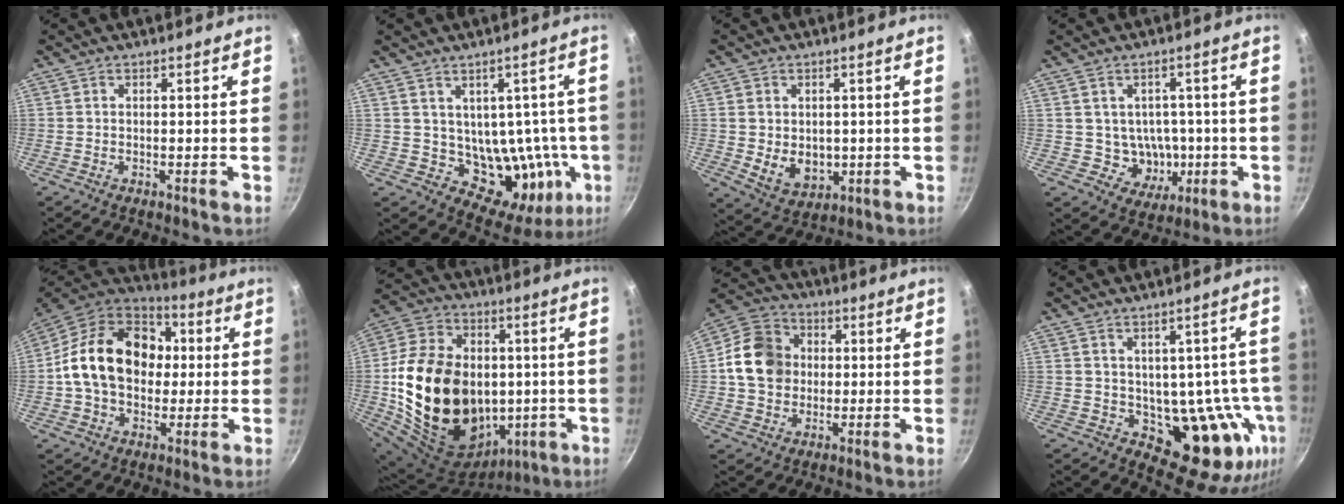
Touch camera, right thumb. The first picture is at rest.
{"total": 15.7, "force": [0.0, 11.4, 10.7], "torque": [-0.080, -0.017, 0.021]}
{"total": 8.3, "force": [-0.5, 6.5, 5.1], "torque": [-0.066, -0.016, 0.007]}
{"total": 8.1, "force": [-0.6, 7.5, 3.1], "torque": [-0.006, 0.009, 0.003]}
{"total": 21.5, "force": [1.5, 16.1, 14.2], "torque": [-0.216, 0.034, 0.014]}
{"total": 28.6, "force": [-1.2, 21.0, 19.3], "torque": [-0.344, 0.019, -0.004]}
{"total": 12.9, "force": [0.8, 11.0, 6.8], "torque": [-0.096, 0.018, -0.001]}
{"total": 15.2, "force": [-1.7, 9.4, 11.8], "torque": [-0.086, -0.014, -0.007]}